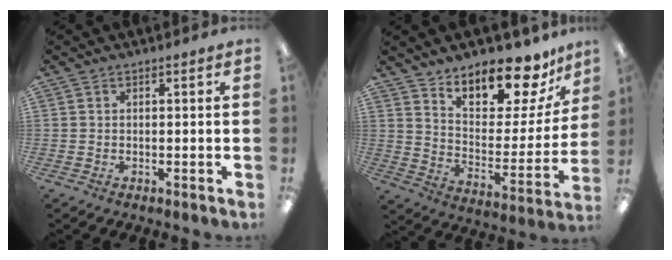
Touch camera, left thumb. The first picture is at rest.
{"total": 16.3, "force": [13.8, 5.7, 6.4], "torque": [-0.101, -0.110, 0.239]}